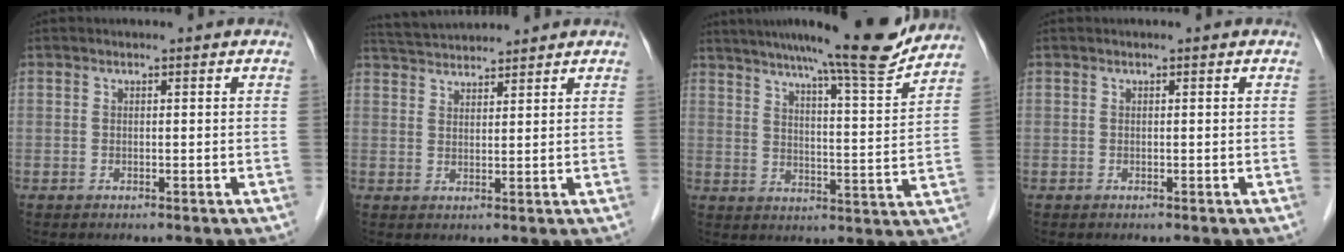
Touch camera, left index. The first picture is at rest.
{"total": 6.3, "force": [6.2, 0.3, 1.3], "torque": [-0.032, 0.036, 0.108]}
{"total": 16.0, "force": [14.3, -0.1, 7.3], "torque": [-0.107, -0.021, 0.193]}
{"total": 0.0}